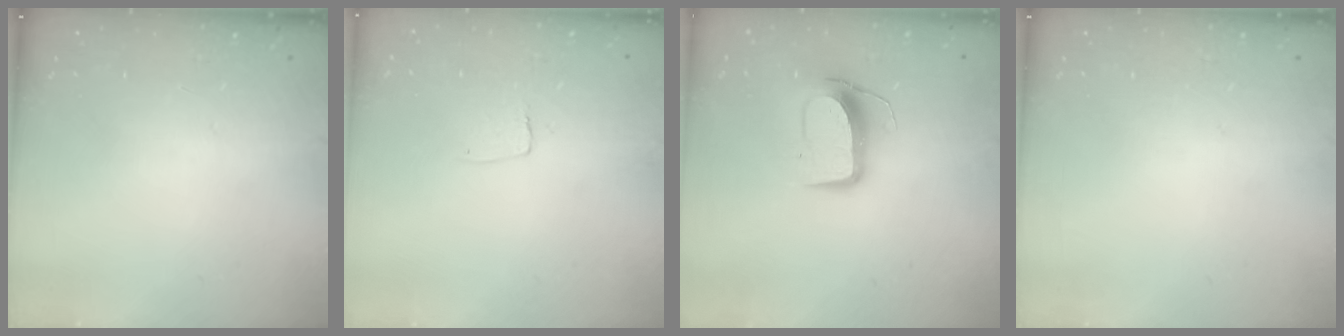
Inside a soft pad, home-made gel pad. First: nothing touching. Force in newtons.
{"total": 2.6, "press": 2.6, "slide": 0.1}
{"total": 10.1, "press": 10.1, "slide": 0.6}
{"total": 0.0}